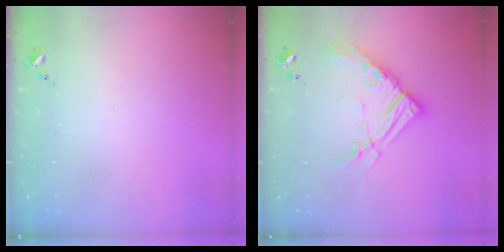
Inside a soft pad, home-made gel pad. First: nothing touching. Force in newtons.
{"total": 14.1, "press": 14.0, "slide": 1.5}